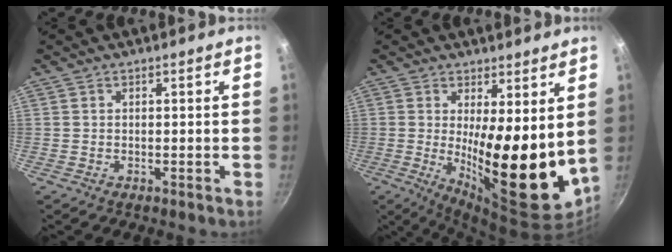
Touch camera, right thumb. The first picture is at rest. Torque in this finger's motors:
{"motor_torque": [0.84, 4.17, 1.79, 0.53, 0.57]}